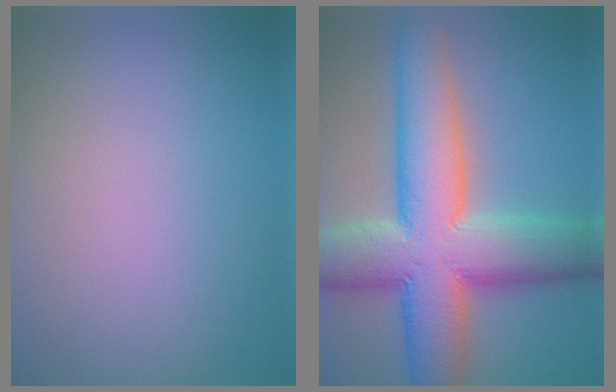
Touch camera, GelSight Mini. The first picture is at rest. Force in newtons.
{"total": 13.4, "press": 13.4, "slide": 0.4}